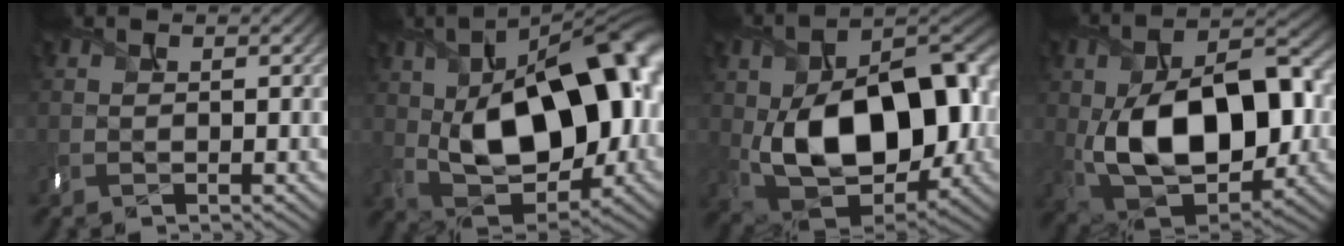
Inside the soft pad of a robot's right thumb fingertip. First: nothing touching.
{"total": 18.7, "force": [1.0, 10.9, 15.2], "torque": [-0.220, 0.009, 0.004]}
{"total": 19.0, "force": [-0.9, 11.9, 14.7], "torque": [-0.234, -0.015, -0.008]}
{"total": 17.1, "force": [-0.6, 10.5, 13.5], "torque": [-0.228, 0.000, -0.007]}